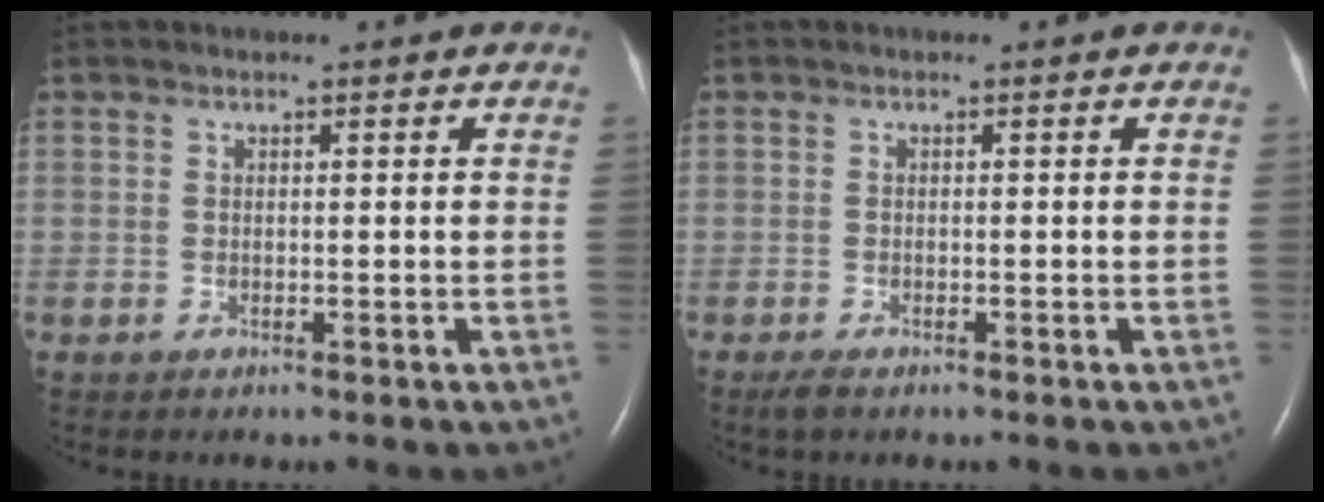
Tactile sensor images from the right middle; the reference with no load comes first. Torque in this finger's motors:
{"motor_torque": [0.13, -0.10, -0.02, 0.03]}